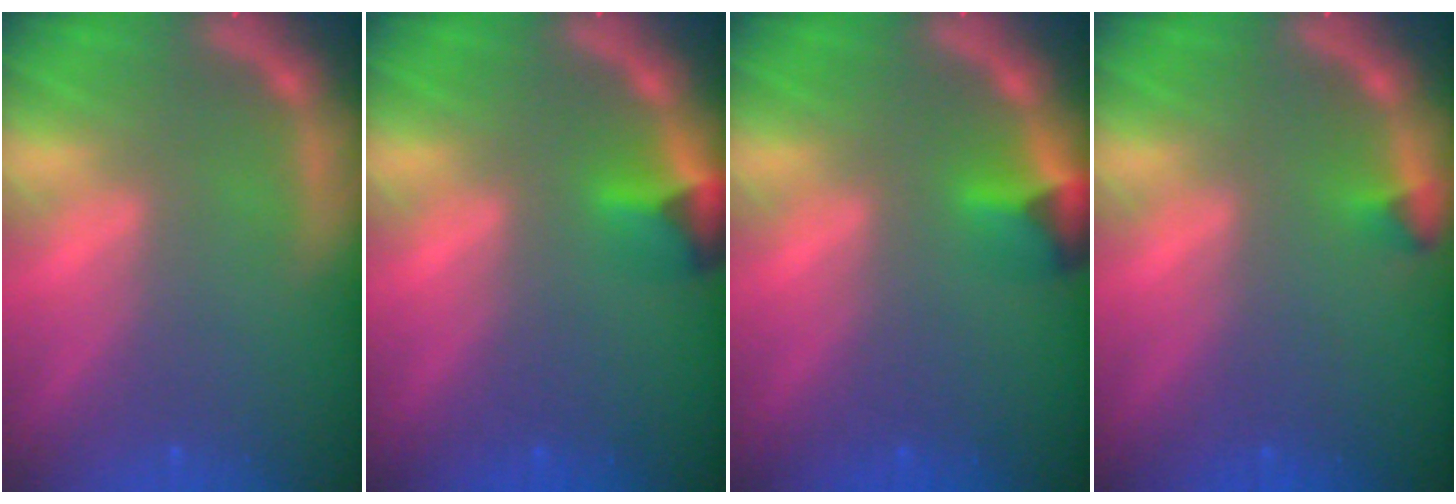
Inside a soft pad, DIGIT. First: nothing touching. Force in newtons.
{"total": 2.4}
{"total": 2.4}
{"total": 0.9}